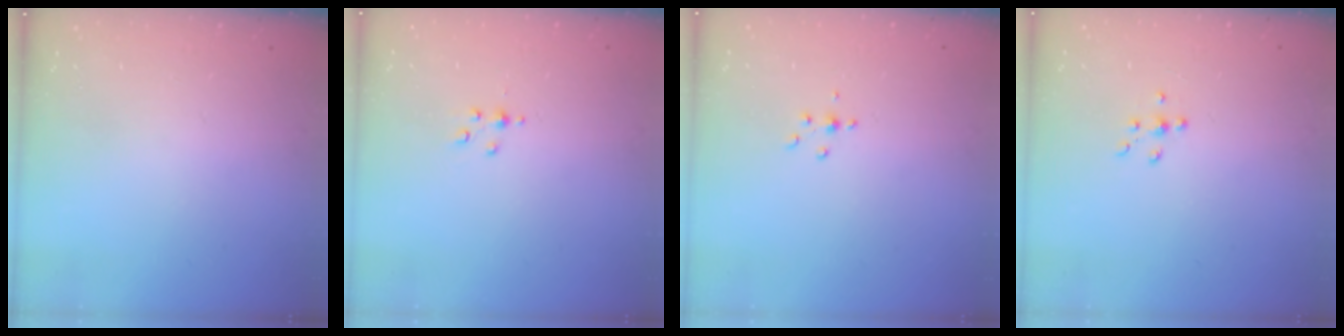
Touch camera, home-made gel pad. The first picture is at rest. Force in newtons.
{"total": 2.7, "press": 2.7, "slide": 0.4}
{"total": 4.4, "press": 4.2, "slide": 1.4}
{"total": 5.8, "press": 5.7, "slide": 1.1}